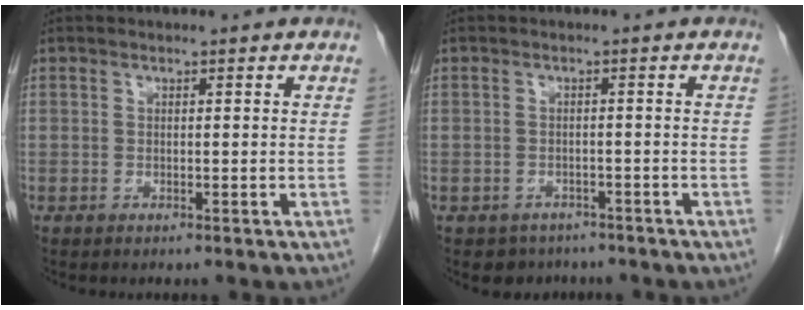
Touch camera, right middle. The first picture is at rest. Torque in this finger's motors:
{"motor_torque": [0.04, 0.00, -0.02, 0.01]}